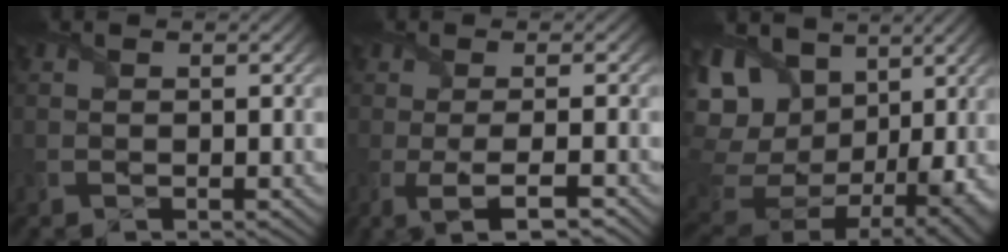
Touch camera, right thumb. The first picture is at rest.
{"total": 3.8, "force": [-1.3, 0.4, 3.5], "torque": [-0.062, 0.003, -0.029]}
{"total": 17.6, "force": [6.9, 11.7, 11.1], "torque": [-0.281, 0.018, 0.149]}